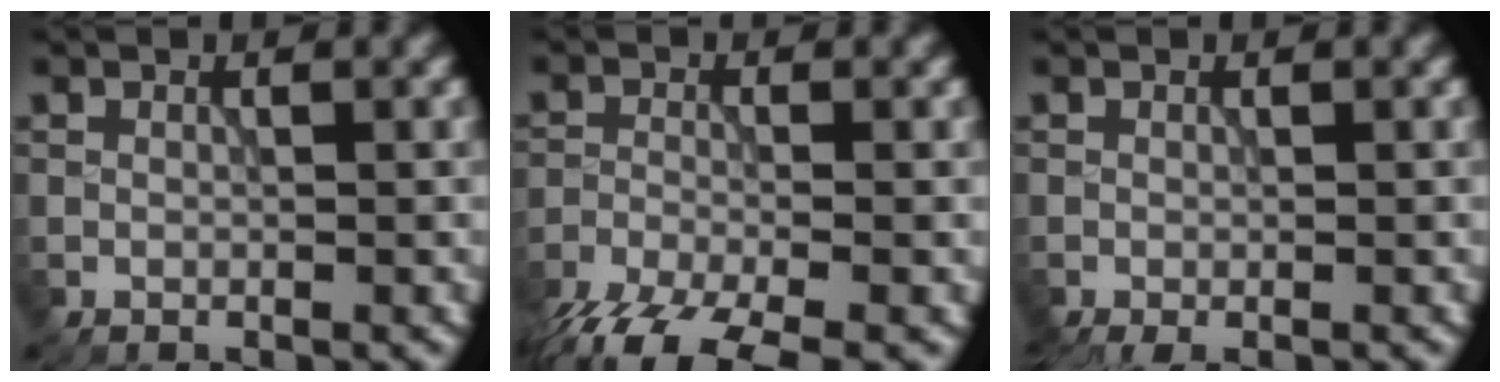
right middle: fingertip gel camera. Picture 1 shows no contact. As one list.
[{"total": 8.1, "force": [-6.1, 2.4, 4.7], "torque": [-0.093, -0.029, -0.117]}, {"total": 2.1, "force": [-1.5, 0.4, 1.4], "torque": [-0.025, -0.011, -0.027]}]